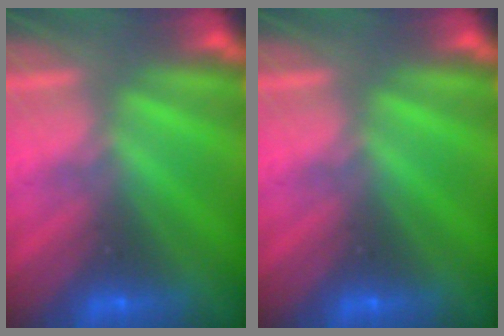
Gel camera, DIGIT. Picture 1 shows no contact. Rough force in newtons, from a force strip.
{"total": 0.0}